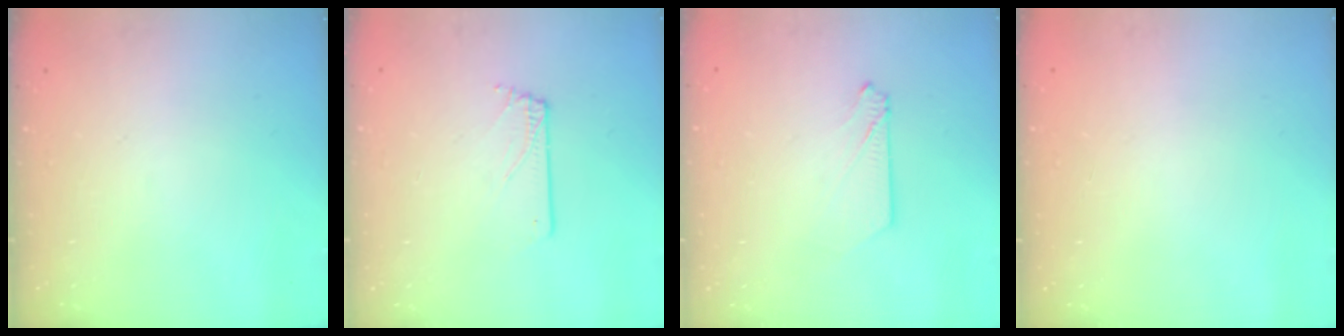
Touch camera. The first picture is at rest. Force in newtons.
{"total": 1.0, "press": 1.0, "slide": 0.1}
{"total": 2.9, "press": 2.9, "slide": 0.4}
{"total": 0.0}